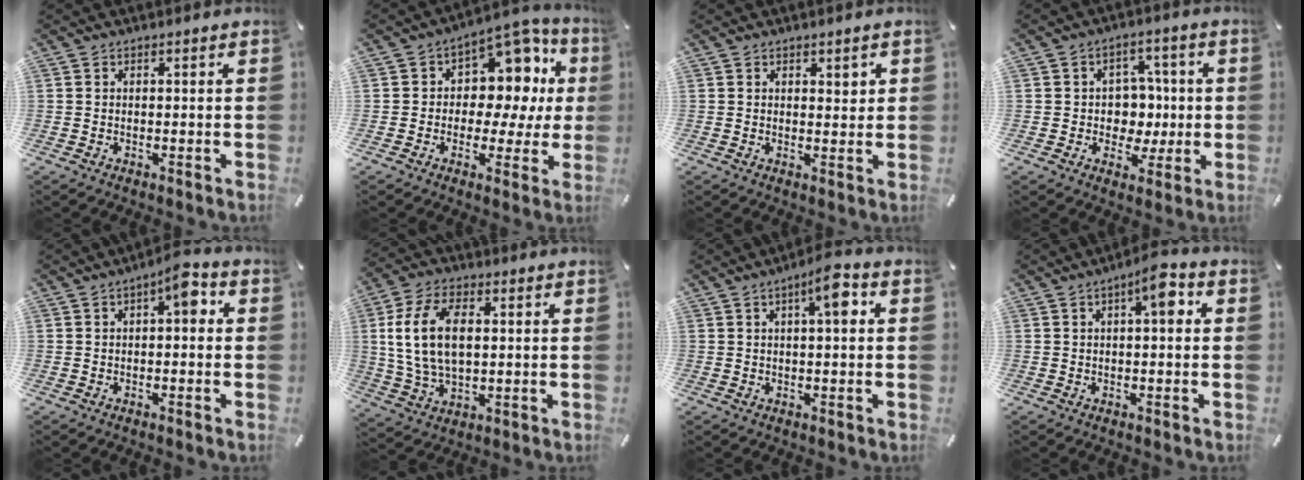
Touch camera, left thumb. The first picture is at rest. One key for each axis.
{"total": 10.2, "fx": 3.4, "fy": 7.9, "fz": 5.5, "tx": -0.059, "ty": -0.042, "tz": 0.064}
{"total": 1.6, "fx": 1.1, "fy": 0.9, "fz": 0.7, "tx": 0.004, "ty": -0.005, "tz": 0.016}
{"total": 8.0, "fx": 0.0, "fy": 7.7, "fz": 2.3, "tx": -0.022, "ty": 0.004, "tz": 0.004}
{"total": 5.7, "fx": 0.9, "fy": 2.4, "fz": 5.1, "tx": -0.077, "ty": 0.005, "tz": 0.006}
{"total": 12.9, "fx": 2.0, "fy": 7.9, "fz": 9.9, "tx": -0.220, "ty": 0.003, "tz": 0.033}
{"total": 6.9, "fx": 2.0, "fy": 1.8, "fz": 6.4, "tx": -0.103, "ty": -0.001, "tz": 0.027}
{"total": 6.5, "fx": 1.4, "fy": 2.1, "fz": 6.0, "tx": -0.084, "ty": 0.000, "tz": 0.015}